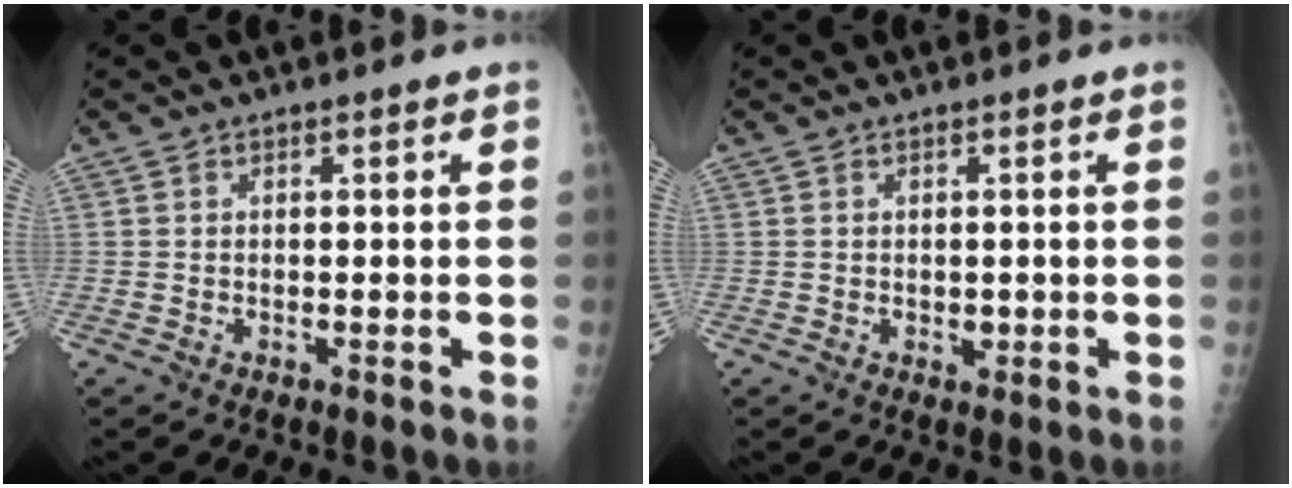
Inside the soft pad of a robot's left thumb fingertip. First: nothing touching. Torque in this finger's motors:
{"motor_torque": [-0.11, -0.04, 0.04, 0.02, 0.01]}